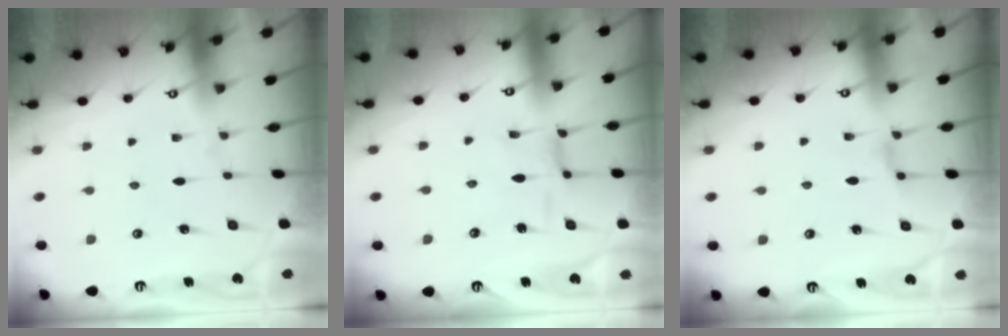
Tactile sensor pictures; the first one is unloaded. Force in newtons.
{"total": 5.3, "press": 5.3, "slide": 0.3}
{"total": 2.3, "press": 2.3, "slide": 0.4}